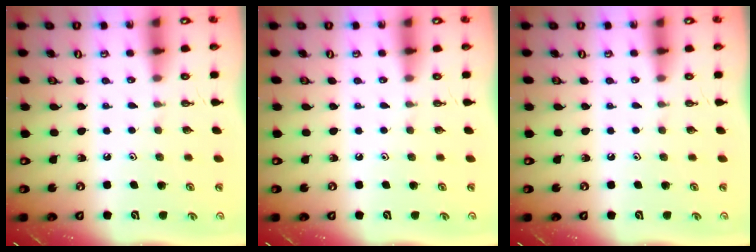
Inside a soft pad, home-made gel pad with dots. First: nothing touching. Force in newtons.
{"total": 0.0}
{"total": 0.0}